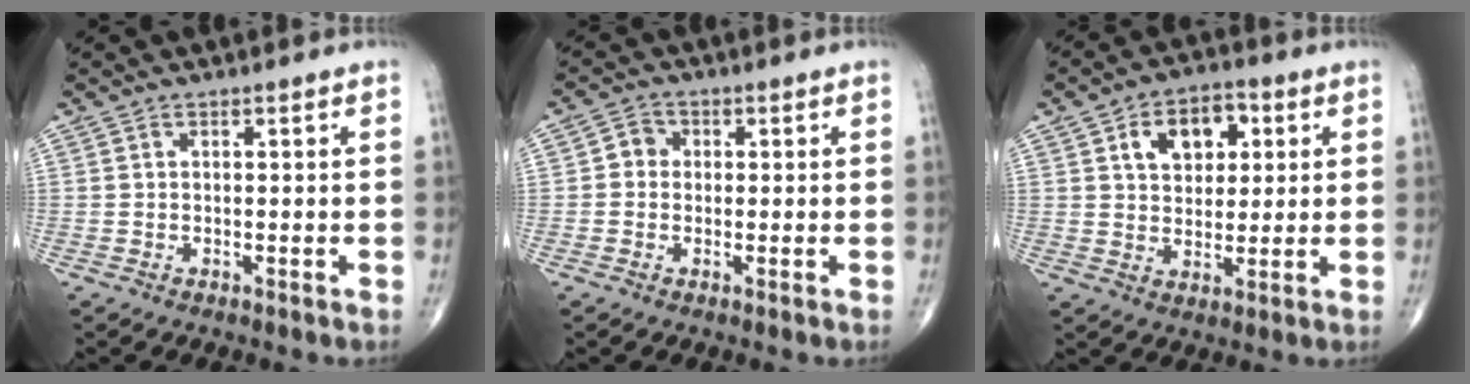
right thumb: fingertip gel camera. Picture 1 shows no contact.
{"total": 3.0, "force": [0.0, 2.8, 1.2], "torque": [-0.001, 0.008, -0.008]}
{"total": 10.0, "force": [3.4, 6.7, 6.5], "torque": [-0.066, -0.001, 0.051]}